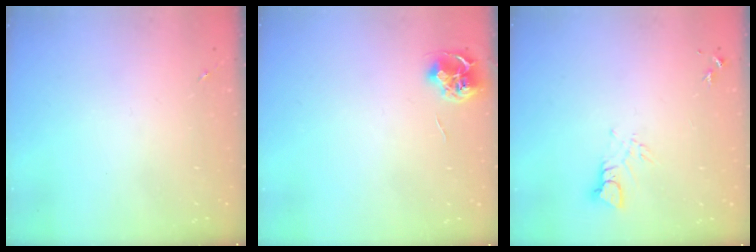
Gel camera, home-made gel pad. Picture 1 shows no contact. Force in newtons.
{"total": 7.1, "press": 7.1, "slide": 0.4}
{"total": 3.4, "press": 3.4, "slide": 0.3}